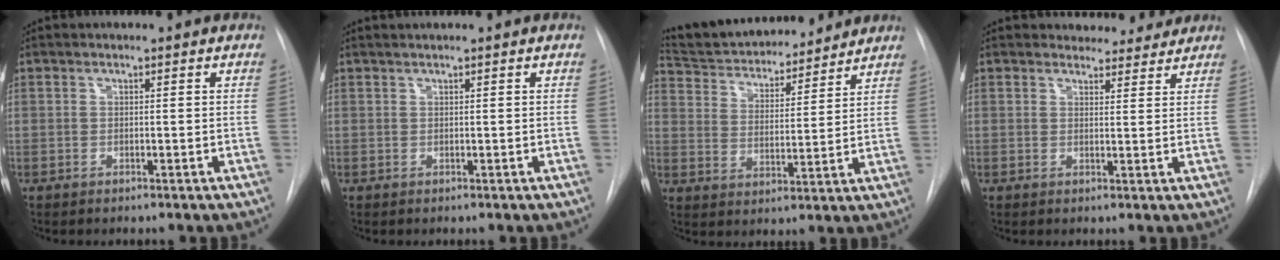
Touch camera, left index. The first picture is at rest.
{"total": 1.1, "force": [1.0, -0.3, 0.4], "torque": [-0.008, 0.009, 0.023]}
{"total": 17.6, "force": [16.2, 4.1, 5.3], "torque": [-0.093, 0.012, 0.258]}
{"total": 5.8, "force": [5.4, 2.0, 0.3], "torque": [0.006, -0.002, 0.060]}